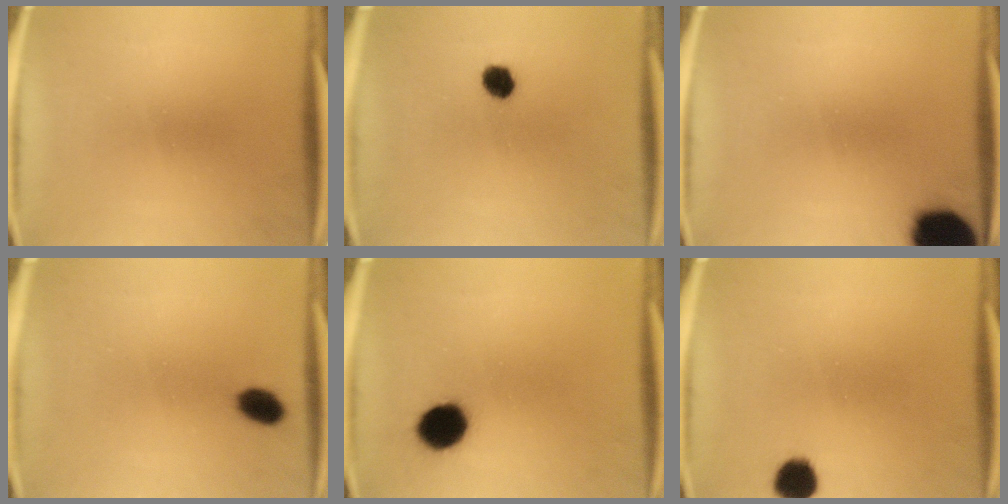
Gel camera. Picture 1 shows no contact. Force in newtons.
{"total": 3.9}
{"total": 16.8}
{"total": 4.4}
{"total": 8.4}
{"total": 5.5}